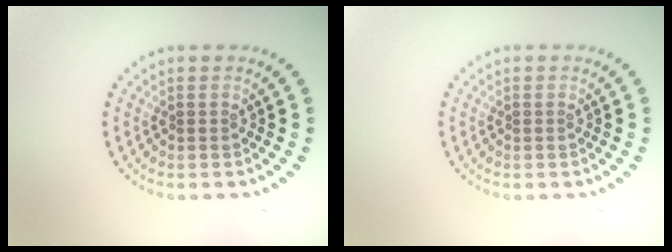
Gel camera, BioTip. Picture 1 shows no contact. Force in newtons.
{"total": 0.0}